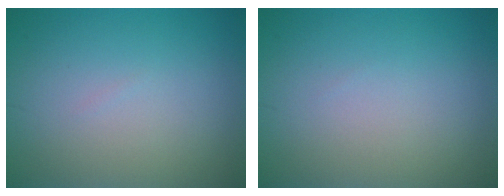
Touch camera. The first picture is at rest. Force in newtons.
{"total": 0.0}